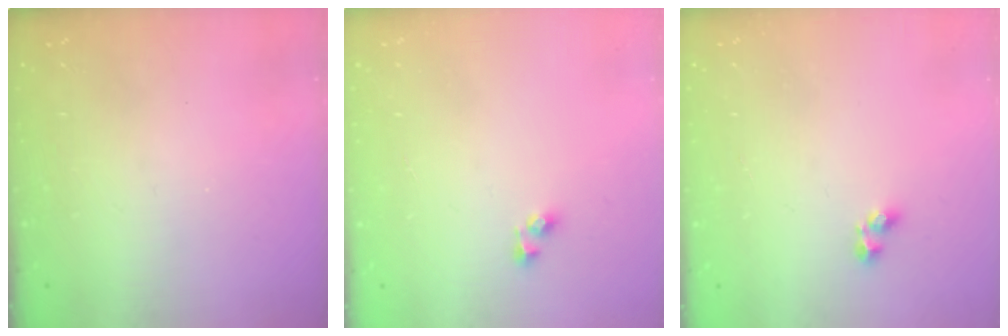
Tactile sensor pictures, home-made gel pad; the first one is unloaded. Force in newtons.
{"total": 3.8, "press": 3.8, "slide": 0.2}
{"total": 3.1, "press": 3.1, "slide": 0.3}